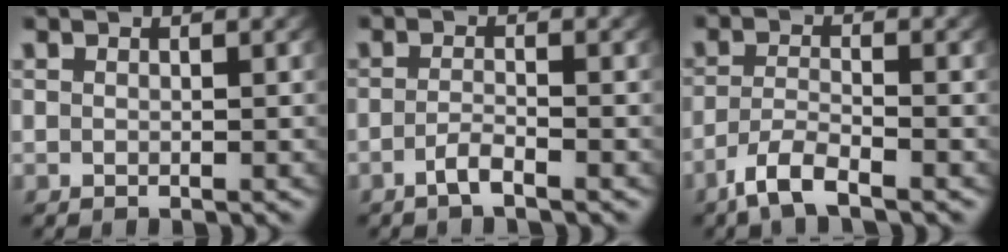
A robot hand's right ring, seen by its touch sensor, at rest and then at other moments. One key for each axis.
{"total": 1.9, "fx": -1.6, "fy": 0.0, "fz": 1.0, "tx": -0.028, "ty": -0.008, "tz": -0.028}
{"total": 3.3, "fx": -2.5, "fy": 0.8, "fz": 2.0, "tx": -0.050, "ty": -0.010, "tz": -0.040}